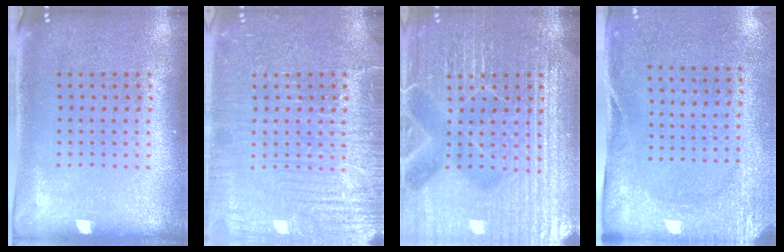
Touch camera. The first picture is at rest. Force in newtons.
{"total": 5.8, "press": 5.7, "slide": 0.8}
{"total": 7.1, "press": 7.1, "slide": 0.9}
{"total": 2.7, "press": 2.1, "slide": 1.7}